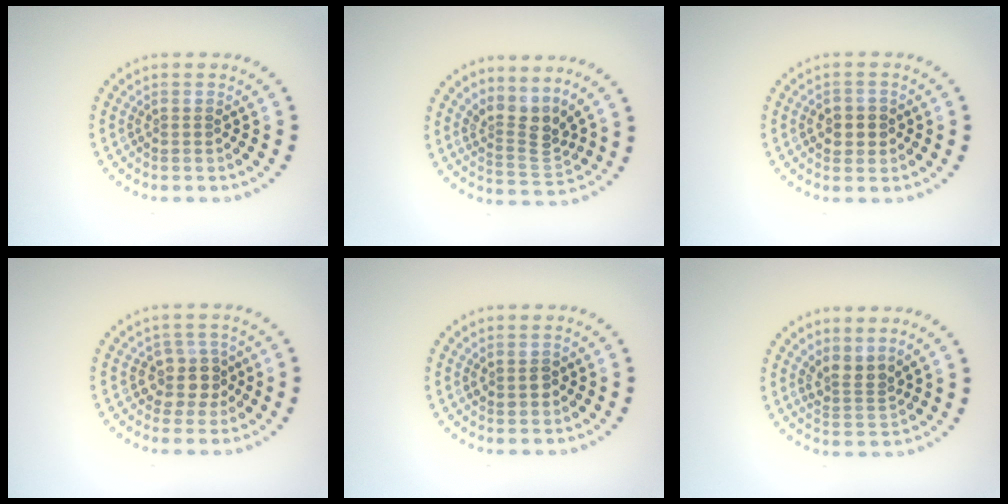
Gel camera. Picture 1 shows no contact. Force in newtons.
{"total": 3.2, "press": 2.2, "slide": 2.4}
{"total": 2.3, "press": 2.3, "slide": 0.5}
{"total": 2.8, "press": 2.4, "slide": 1.5}
{"total": 1.3, "press": 1.3, "slide": 0.2}
{"total": 2.5, "press": 1.9, "slide": 1.6}